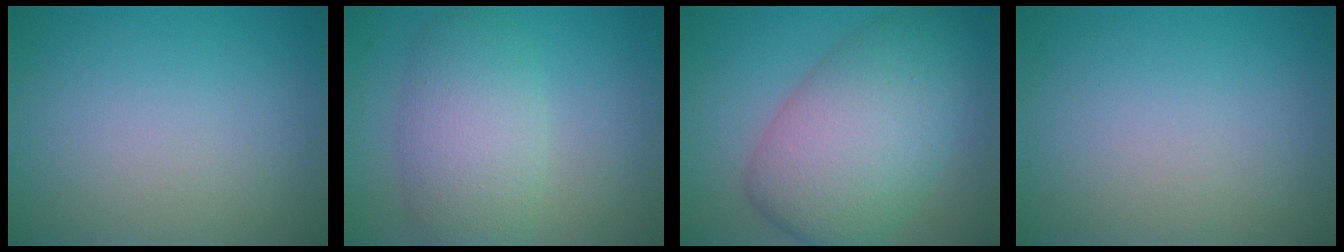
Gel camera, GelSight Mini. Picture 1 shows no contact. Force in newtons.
{"total": 5.9, "press": 5.9, "slide": 0.3}
{"total": 9.8, "press": 9.8, "slide": 0.2}
{"total": 0.0}